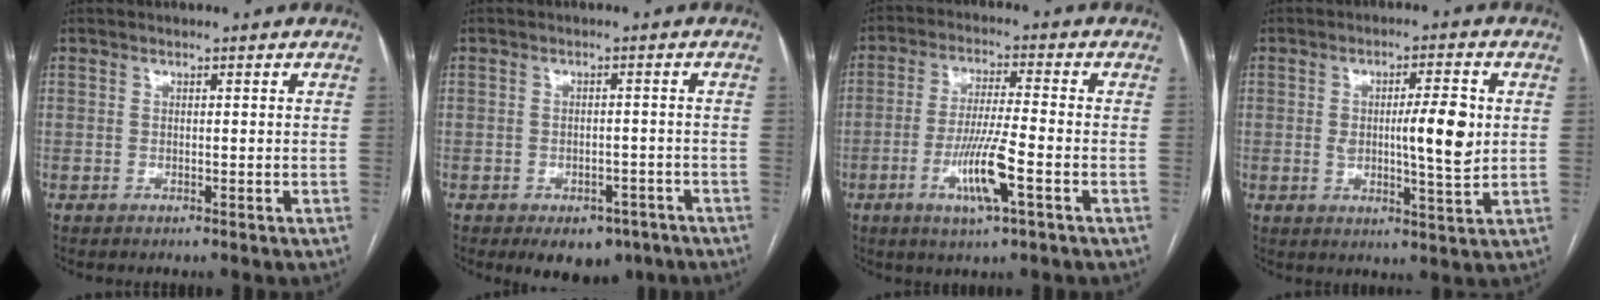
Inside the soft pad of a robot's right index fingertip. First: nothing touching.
{"total": 6.7, "force": [-4.6, 3.9, 3.0], "torque": [-0.026, 0.005, -0.057]}
{"total": 8.9, "force": [-3.3, 0.2, 8.2], "torque": [-0.159, -0.009, -0.059]}
{"total": 8.1, "force": [0.9, 1.6, 7.9], "torque": [-0.119, 0.003, 0.018]}